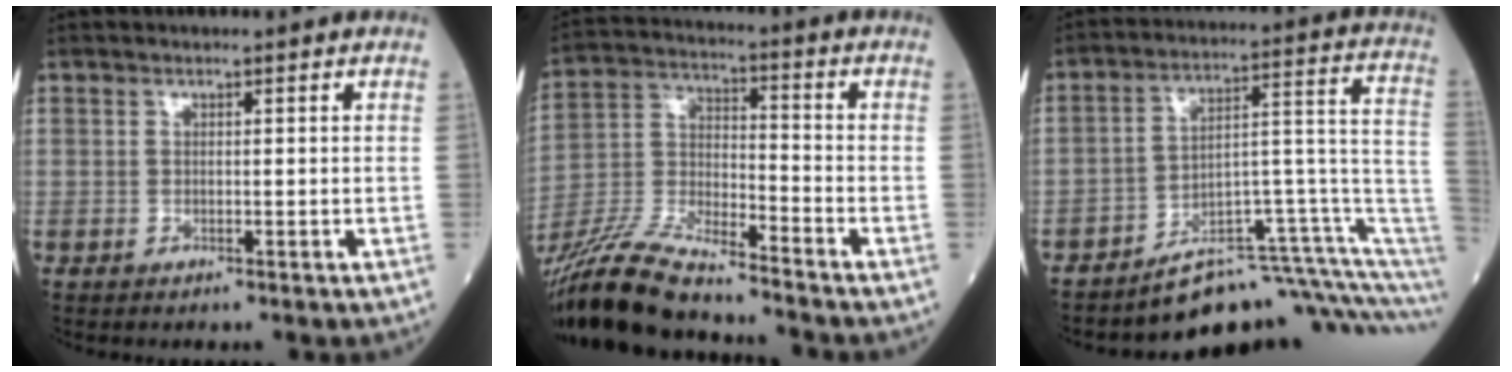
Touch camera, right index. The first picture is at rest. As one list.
[{"total": 16.3, "force": [-14.6, 1.5, 7.1], "torque": [-0.150, -0.011, -0.273]}, {"total": 11.9, "force": [-9.2, 0.6, 7.4], "torque": [-0.071, 0.093, -0.139]}]